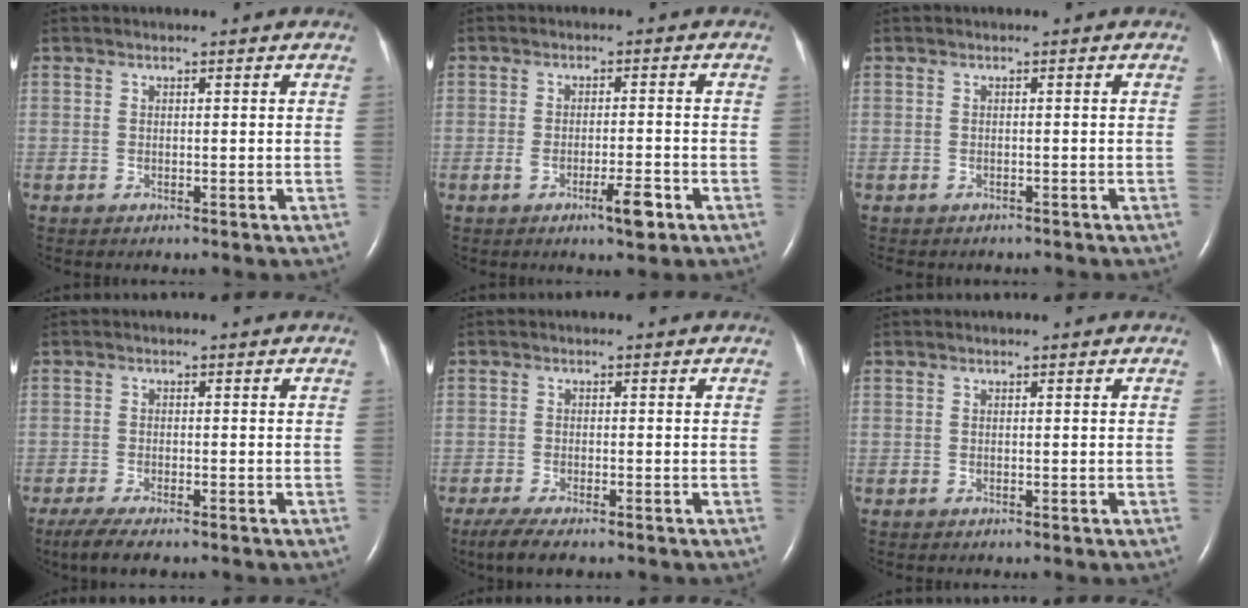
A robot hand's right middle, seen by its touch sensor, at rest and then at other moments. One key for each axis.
{"total": 4.1, "fx": -2.2, "fy": 0.6, "fz": 3.4, "tx": -0.056, "ty": -0.002, "tz": -0.035}
{"total": 3.5, "fx": -3.0, "fy": 1.5, "fz": 1.1, "tx": -0.015, "ty": -0.003, "tz": -0.031}
{"total": 5.6, "fx": -4.1, "fy": 1.3, "fz": 3.5, "tx": -0.067, "ty": -0.015, "tz": -0.064}
{"total": 5.6, "fx": -4.1, "fy": 1.3, "fz": 3.5, "tx": -0.068, "ty": -0.015, "tz": -0.064}
{"total": 0.0}